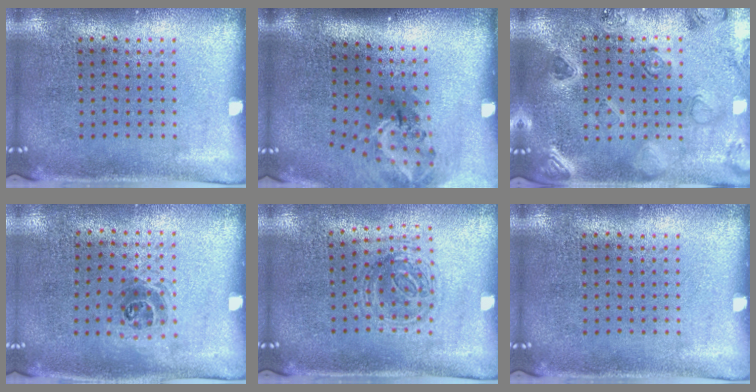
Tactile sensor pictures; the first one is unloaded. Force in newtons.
{"total": 1.9, "press": 1.3, "slide": 1.4}
{"total": 0.8, "press": 0.7, "slide": 0.3}
{"total": 1.0, "press": 0.7, "slide": 0.6}
{"total": 1.2, "press": 1.1, "slide": 0.4}
{"total": 0.0}